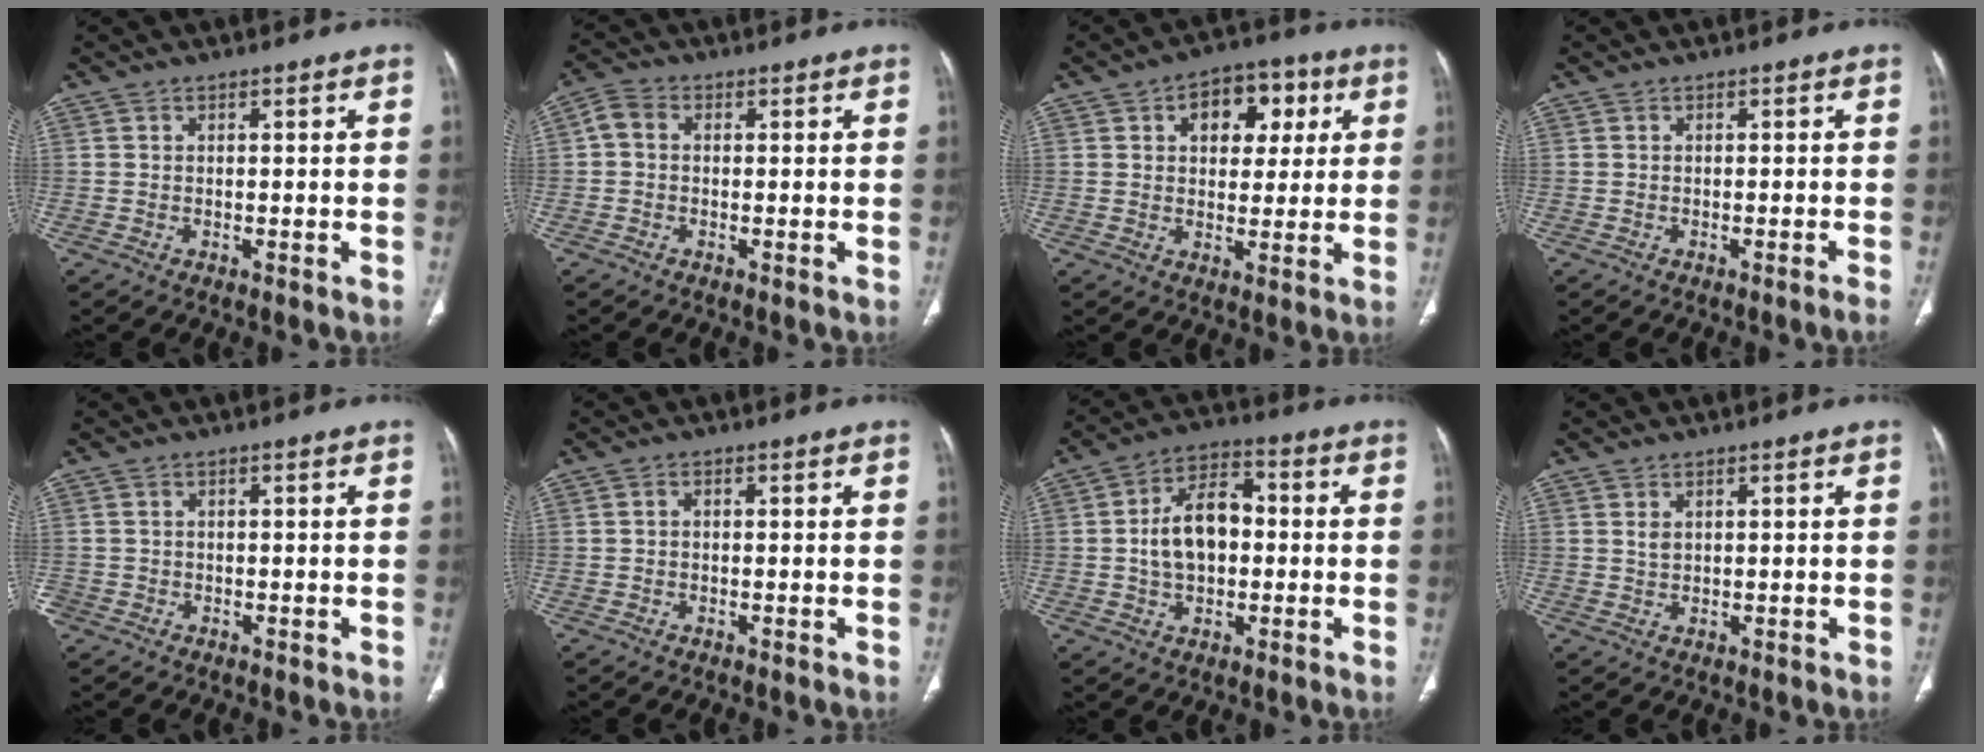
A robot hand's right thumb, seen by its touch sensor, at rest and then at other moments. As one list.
[{"total": 3.2, "force": [0.3, 2.5, 2.0], "torque": [-0.037, 0.008, -0.006]}, {"total": 10.3, "force": [3.6, 6.8, 6.9], "torque": [-0.049, 0.002, 0.047]}, {"total": 1.2, "force": [-0.9, -0.4, 0.7], "torque": [-0.016, 0.004, -0.010]}, {"total": 1.7, "force": [-0.8, 1.4, 0.2], "torque": [-0.001, 0.005, -0.017]}, {"total": 0.6, "force": [-0.1, 0.5, 0.4], "torque": [-0.007, 0.002, -0.005]}, {"total": 11.3, "force": [-0.1, 7.3, 8.6], "torque": [-0.135, 0.027, -0.007]}, {"total": 1.5, "force": [0.7, 0.9, 1.1], "torque": [-0.020, 0.001, 0.018]}]